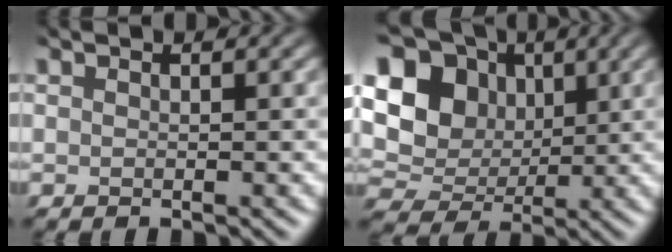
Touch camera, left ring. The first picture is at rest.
{"total": 9.5, "force": [1.2, 7.9, 5.2], "torque": [-0.115, 0.009, 0.026]}